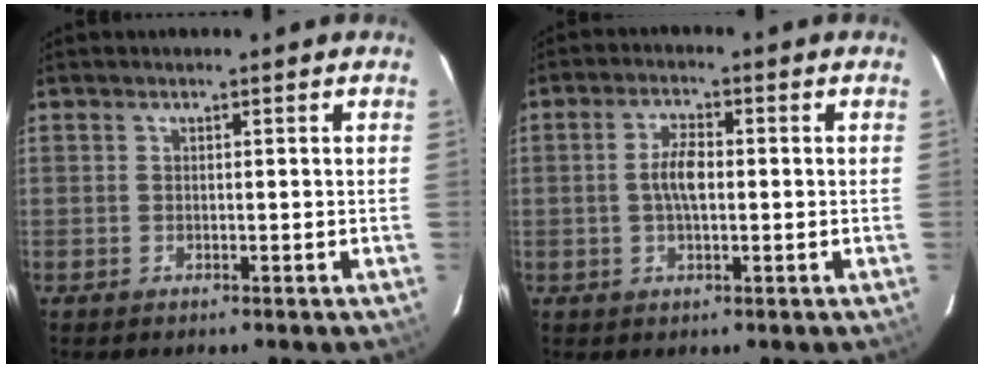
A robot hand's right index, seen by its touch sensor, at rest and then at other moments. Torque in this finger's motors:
{"motor_torque": [0.79, -0.05, 0.47, 0.11]}